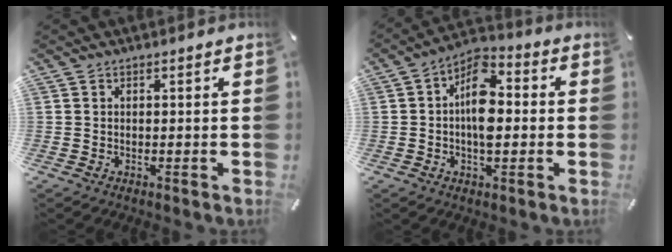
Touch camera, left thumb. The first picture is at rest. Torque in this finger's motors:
{"motor_torque": [1.30, 1.30, 1.13, -0.17, 0.25]}